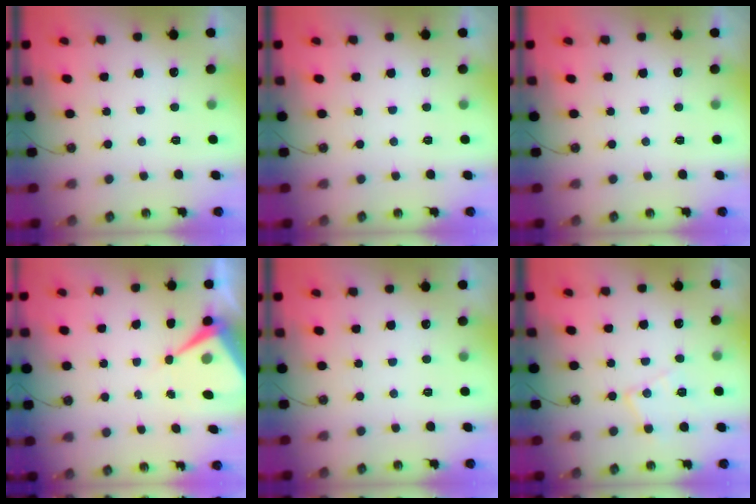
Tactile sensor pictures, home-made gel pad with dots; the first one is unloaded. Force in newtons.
{"total": 0.0}
{"total": 0.0}
{"total": 7.9, "press": 7.9, "slide": 0.6}
{"total": 0.0}
{"total": 10.5, "press": 10.5, "slide": 0.5}